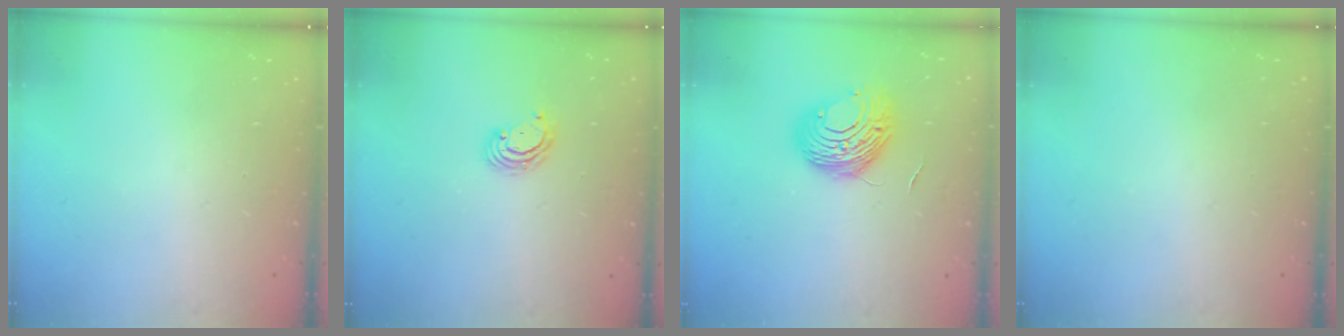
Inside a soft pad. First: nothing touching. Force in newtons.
{"total": 3.6, "press": 3.6, "slide": 0.3}
{"total": 11.0, "press": 11.0, "slide": 0.2}
{"total": 0.0}